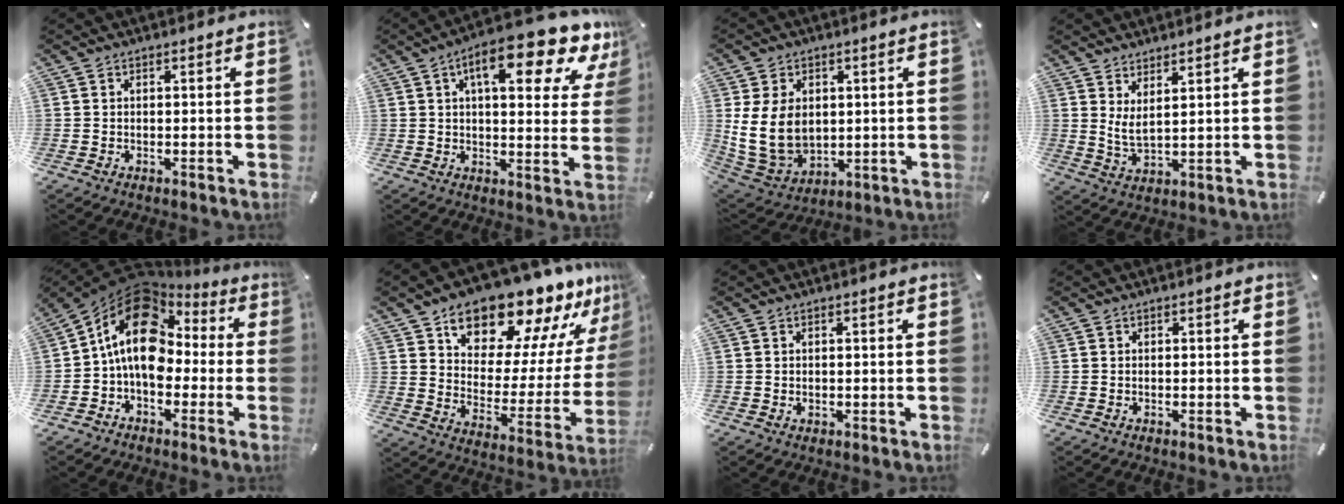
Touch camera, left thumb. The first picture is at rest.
{"total": 15.8, "force": [9.1, 5.3, 11.7], "torque": [-0.166, -0.047, 0.142]}
{"total": 12.8, "force": [1.8, 9.9, 7.9], "torque": [-0.175, -0.010, 0.033]}
{"total": 4.3, "force": [3.1, 0.7, 3.0], "torque": [-0.074, -0.018, 0.054]}
{"total": 15.3, "force": [1.5, 11.1, 10.4], "torque": [-0.199, -0.002, 0.022]}
{"total": 18.1, "force": [15.6, 7.3, 5.5], "torque": [-0.084, -0.142, 0.263]}
{"total": 0.6, "force": [0.2, 0.4, 0.5], "torque": [-0.010, 0.001, 0.003]}
{"total": 0.0}